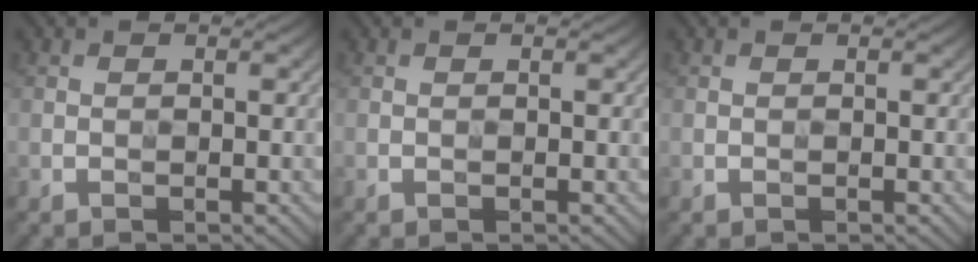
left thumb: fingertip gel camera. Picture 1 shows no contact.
{"total": 0.0}
{"total": 0.0}